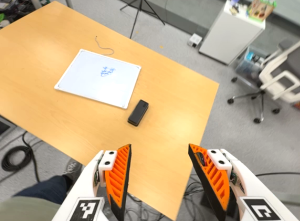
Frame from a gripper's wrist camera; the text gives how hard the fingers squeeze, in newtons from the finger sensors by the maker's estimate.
{"total": 0.0}